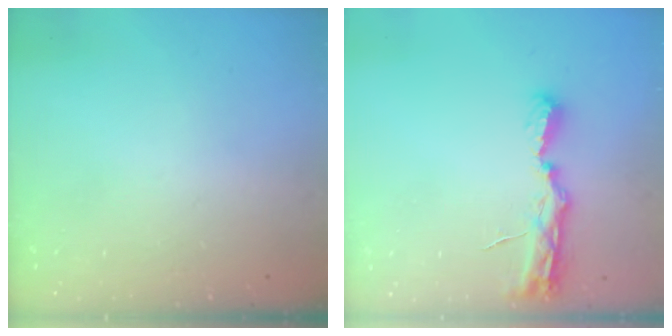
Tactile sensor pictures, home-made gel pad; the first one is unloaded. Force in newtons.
{"total": 8.0, "press": 8.0, "slide": 0.8}